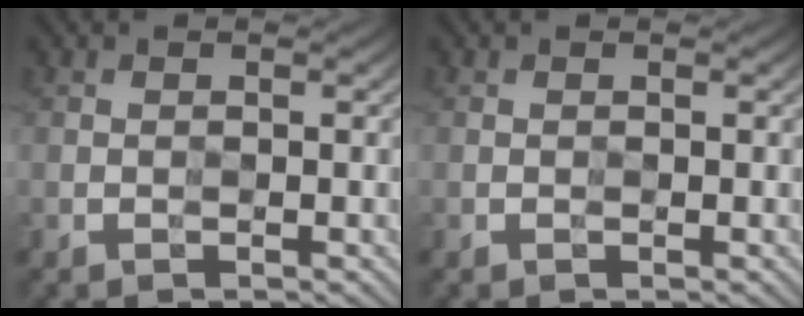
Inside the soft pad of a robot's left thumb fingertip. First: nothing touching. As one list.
[{"total": 0.0}]